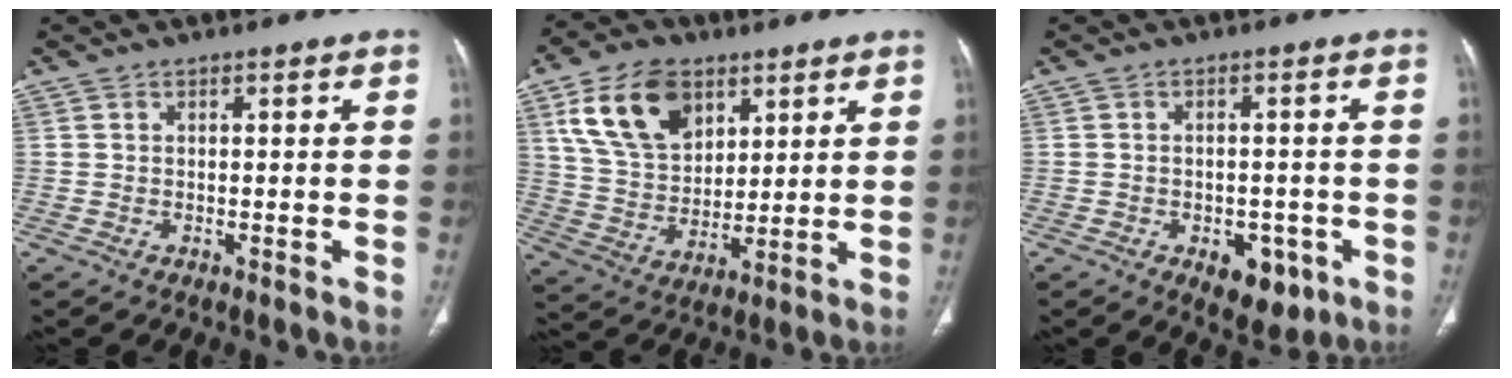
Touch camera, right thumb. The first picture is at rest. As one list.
[{"total": 16.1, "force": [7.6, 10.4, 9.6], "torque": [-0.148, -0.023, 0.150]}, {"total": 7.1, "force": [-3.0, 4.3, 4.9], "torque": [-0.038, 0.009, -0.026]}]